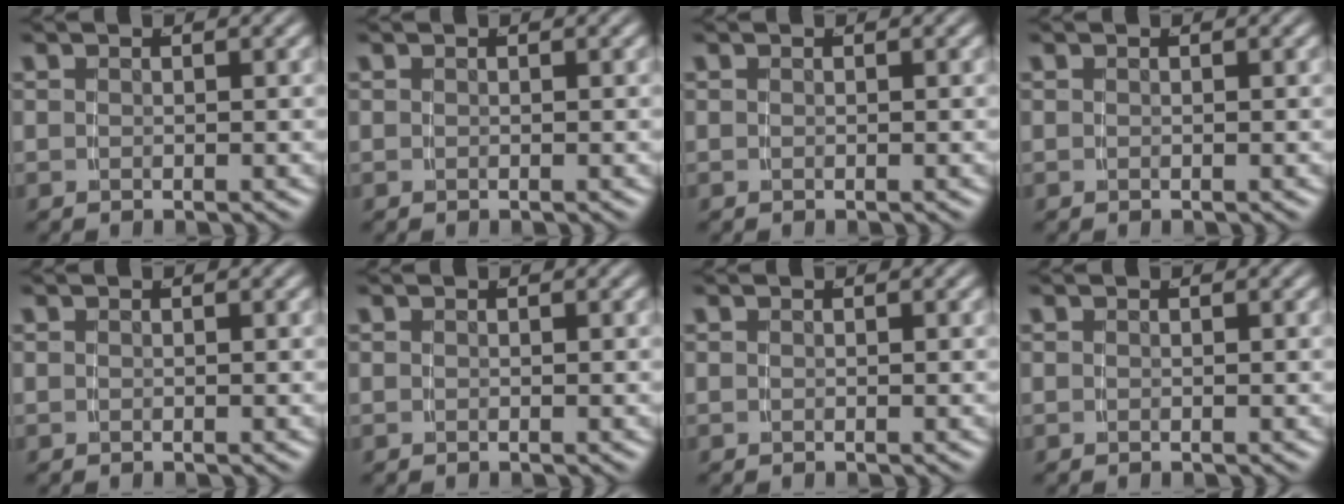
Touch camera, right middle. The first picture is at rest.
{"total": 0.0}
{"total": 0.0}
{"total": 0.0}
{"total": 0.0}
{"total": 0.0}
{"total": 0.0}
{"total": 0.0}